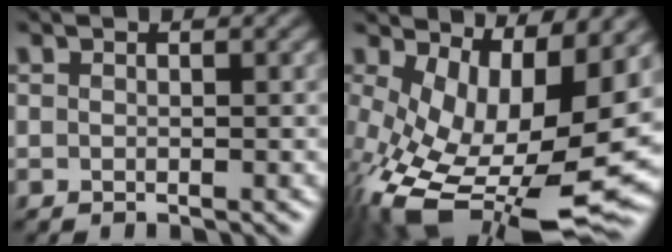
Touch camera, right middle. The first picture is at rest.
{"total": 13.6, "force": [-1.8, 6.7, 11.7], "torque": [-0.227, -0.031, -0.011]}